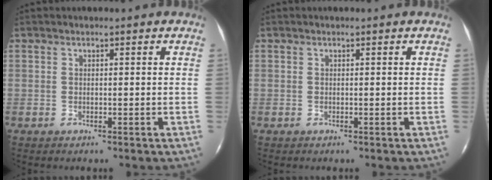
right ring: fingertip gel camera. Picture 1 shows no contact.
{"total": 0.0}